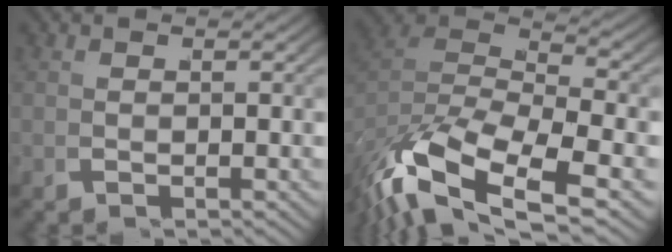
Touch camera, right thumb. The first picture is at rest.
{"total": 10.8, "force": [-1.3, 6.6, 8.5], "torque": [-0.201, -0.040, -0.001]}